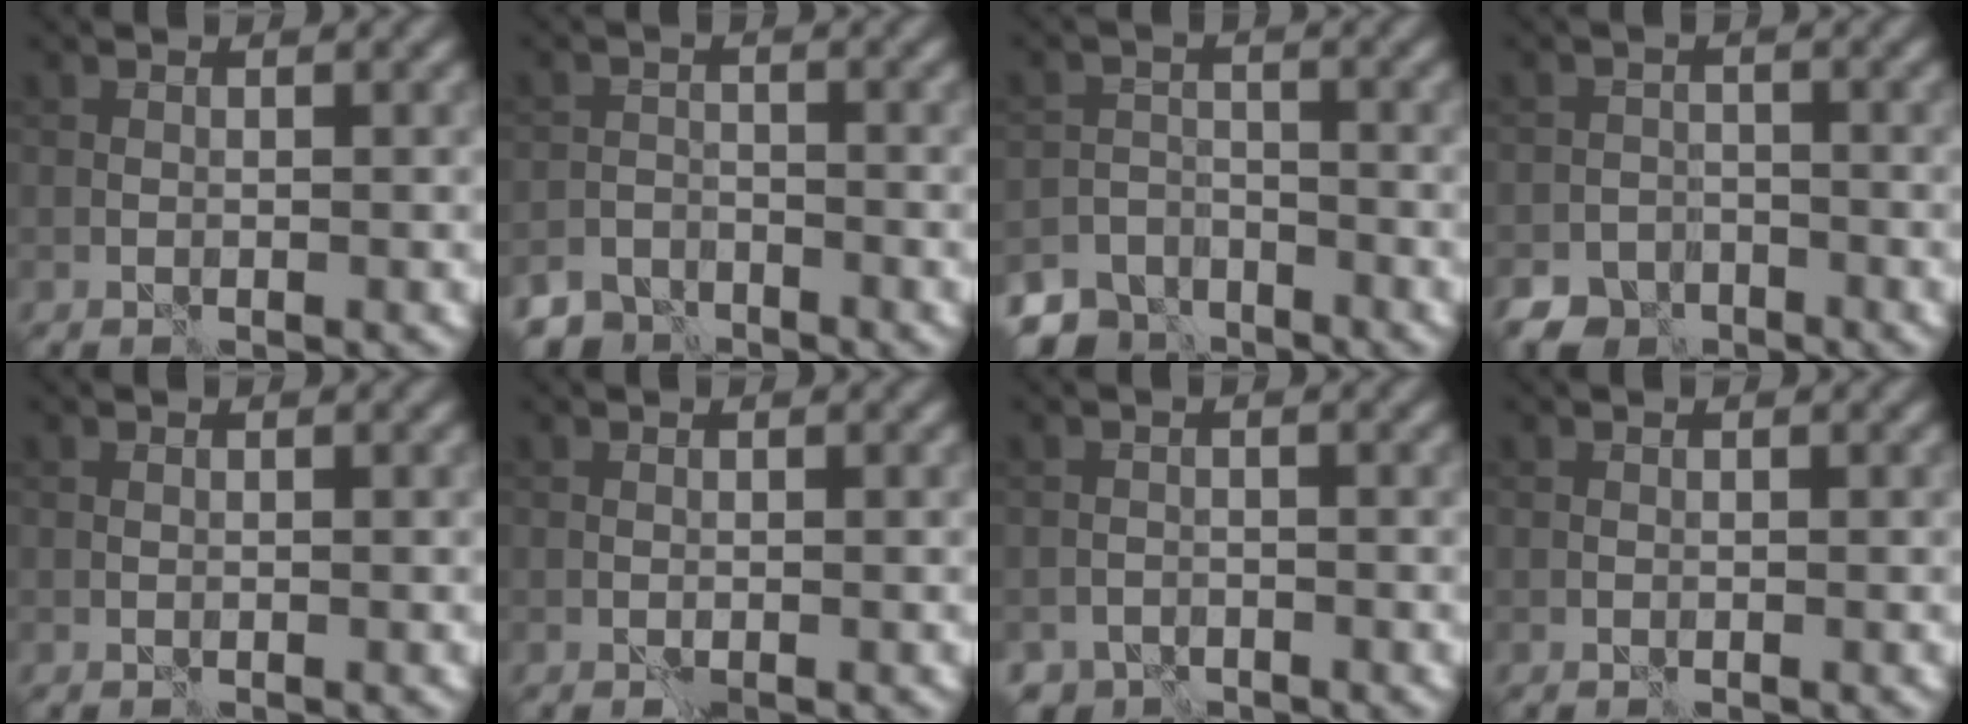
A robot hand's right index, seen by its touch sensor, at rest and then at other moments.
{"total": 3.7, "force": [-3.4, 1.6, 0.1], "torque": [0.011, -0.002, -0.057]}
{"total": 5.5, "force": [-4.7, 2.7, 0.7], "torque": [-0.003, -0.010, -0.077]}
{"total": 5.0, "force": [-3.9, 2.9, 0.7], "torque": [0.009, -0.003, -0.060]}
{"total": 0.0}
{"total": 0.0}
{"total": 2.3, "force": [-2.1, 1.1, 0.0], "torque": [0.004, 0.004, -0.033]}
{"total": 0.0}